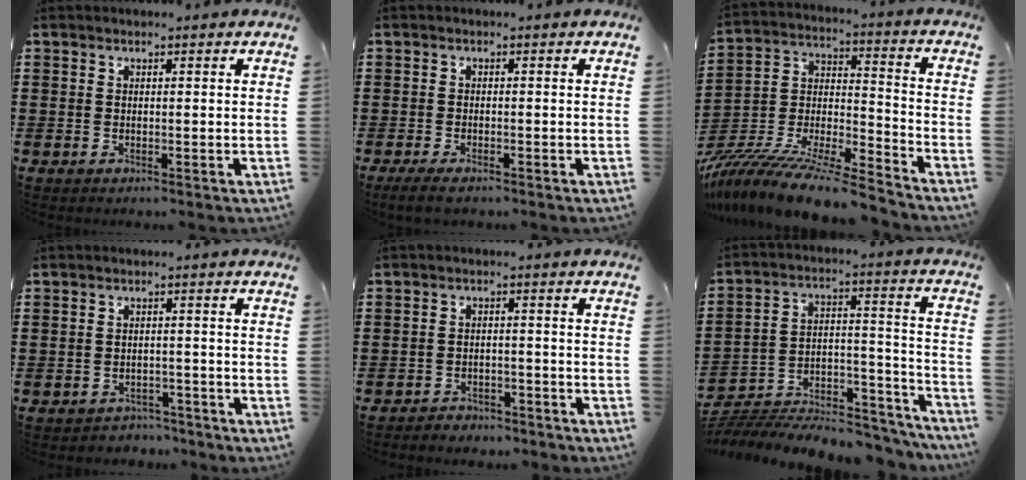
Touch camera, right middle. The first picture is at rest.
{"total": 1.9, "force": [-1.4, 0.4, 1.2], "torque": [-0.035, -0.005, -0.031]}
{"total": 12.0, "force": [-11.2, 0.0, 4.3], "torque": [-0.072, 0.016, -0.225]}
{"total": 2.2, "force": [-2.1, 0.5, -0.2], "torque": [-0.006, -0.001, -0.048]}
{"total": 2.7, "force": [-2.7, 0.5, -0.2], "torque": [-0.004, 0.002, -0.059]}
{"total": 7.0, "force": [-6.7, 1.8, 1.3], "torque": [-0.015, 0.012, -0.131]}